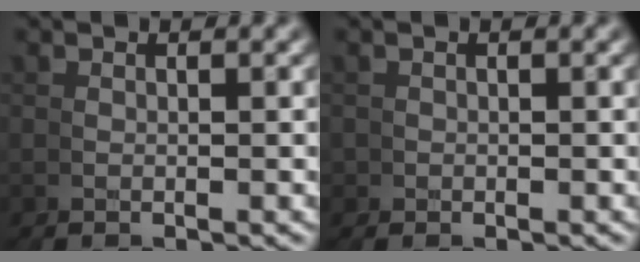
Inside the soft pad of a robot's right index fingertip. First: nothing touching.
{"total": 1.2, "force": [-0.5, 0.8, -0.6], "torque": [0.011, -0.009, -0.006]}